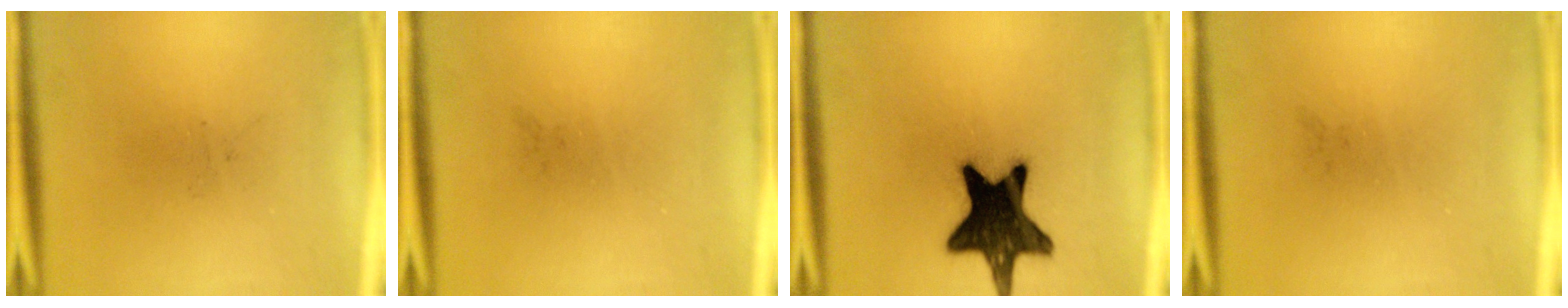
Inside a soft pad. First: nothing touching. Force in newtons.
{"total": 0.0}
{"total": 18.1}
{"total": 0.0}